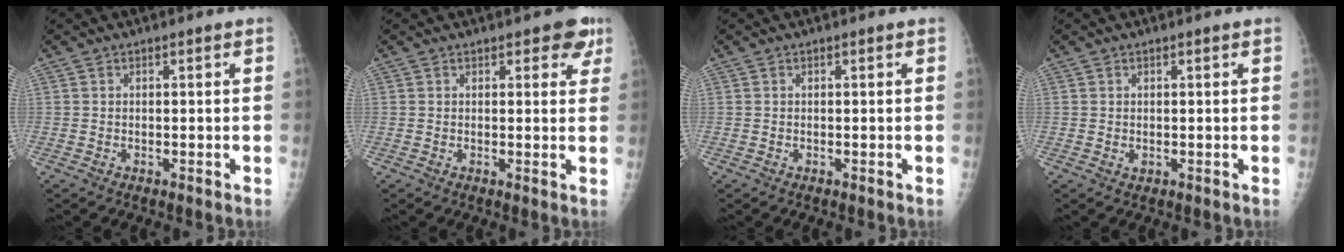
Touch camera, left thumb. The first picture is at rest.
{"total": 4.1, "force": [2.5, 2.1, 2.5], "torque": [0.003, -0.006, 0.023]}
{"total": 0.0}
{"total": 1.0, "force": [0.2, 0.6, 0.7], "torque": [-0.010, -0.003, 0.007]}